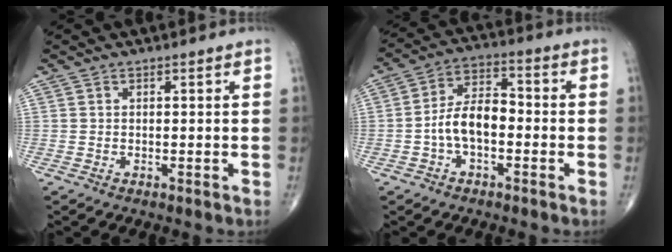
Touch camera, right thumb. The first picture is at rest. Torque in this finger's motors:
{"motor_torque": [0.87, 0.70, 0.98, -0.39, 0.06]}